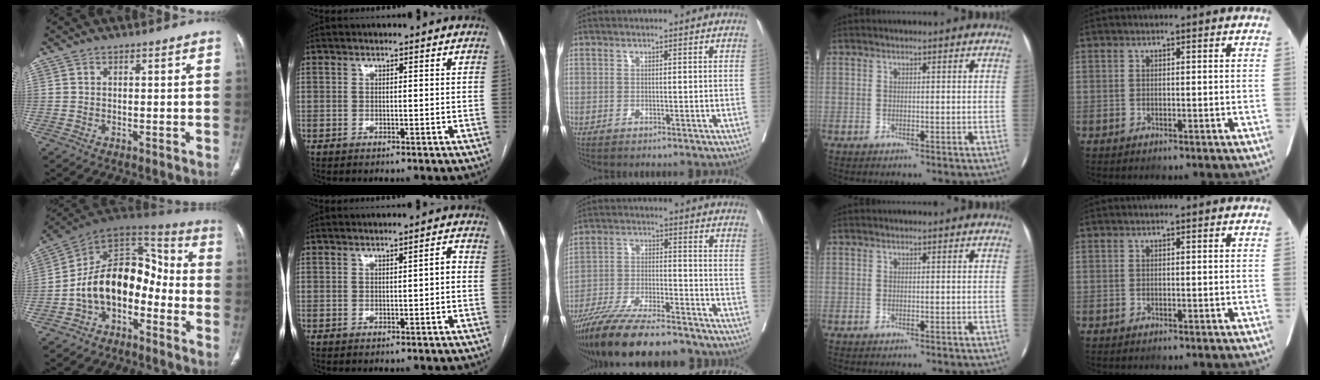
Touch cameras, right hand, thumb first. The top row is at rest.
{"thumb": {"total": 16.3, "force": [-5.2, 10.7, 11.1], "torque": [-0.147, 0.094, -0.098]}, "index": {"total": 1.4, "force": [-0.1, 0.3, 1.4], "torque": [-0.016, 0.004, -0.002]}, "middle": {"total": 18.4, "force": [-15.9, 3.1, 8.7], "torque": [-0.162, -0.018, -0.261]}}